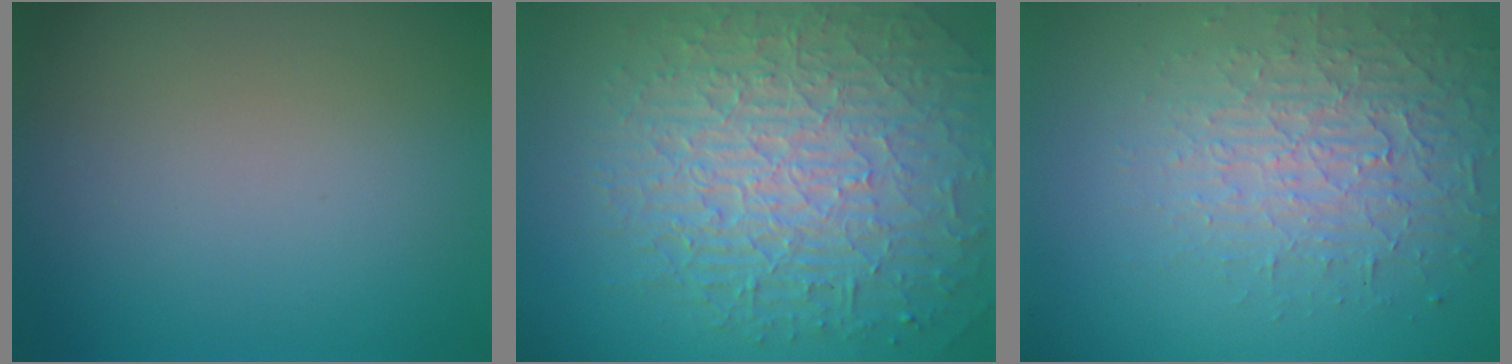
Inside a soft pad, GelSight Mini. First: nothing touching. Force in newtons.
{"total": 9.8, "press": 6.4, "slide": 7.4}
{"total": 3.8, "press": 3.5, "slide": 1.3}